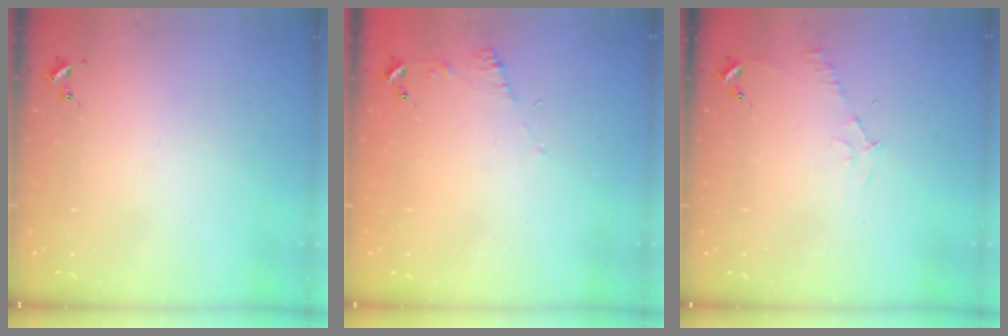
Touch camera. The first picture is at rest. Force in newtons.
{"total": 5.6, "press": 5.6, "slide": 0.7}
{"total": 5.5, "press": 5.5, "slide": 0.7}